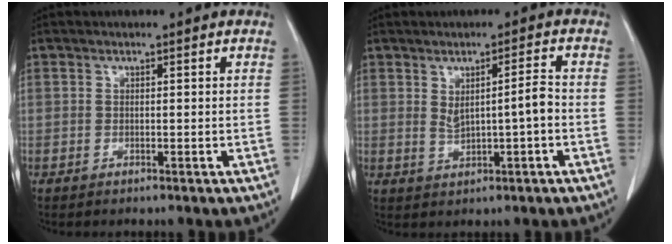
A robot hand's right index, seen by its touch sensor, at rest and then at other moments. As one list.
[{"total": 4.0, "force": [-0.1, 0.7, 4.0], "torque": [-0.067, 0.007, 0.006]}]